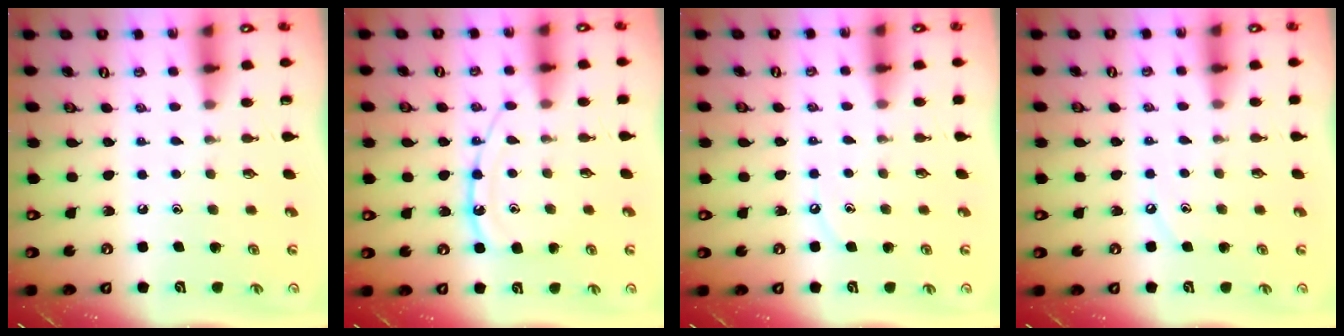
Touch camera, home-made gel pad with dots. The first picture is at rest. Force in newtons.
{"total": 12.6, "press": 12.6, "slide": 0.6}
{"total": 3.6, "press": 3.5, "slide": 0.5}
{"total": 2.7, "press": 2.7, "slide": 0.5}